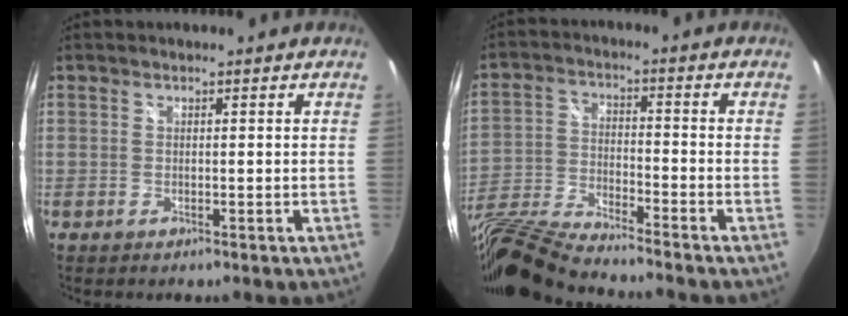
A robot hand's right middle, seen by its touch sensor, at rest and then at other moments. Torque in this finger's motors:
{"motor_torque": [0.70, -0.73, 0.37, 0.04]}